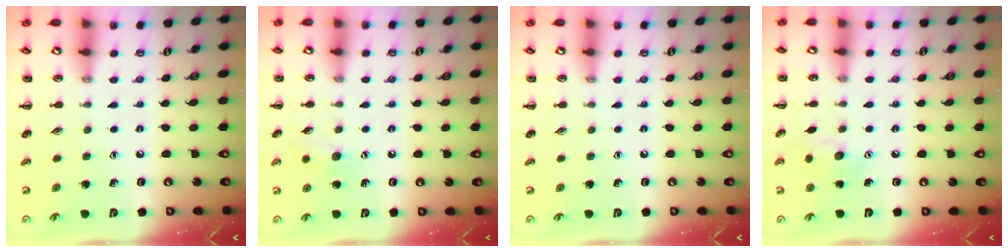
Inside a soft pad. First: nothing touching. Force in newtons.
{"total": 6.0, "press": 5.8, "slide": 1.2}
{"total": 0.0}
{"total": 7.4, "press": 7.3, "slide": 1.1}